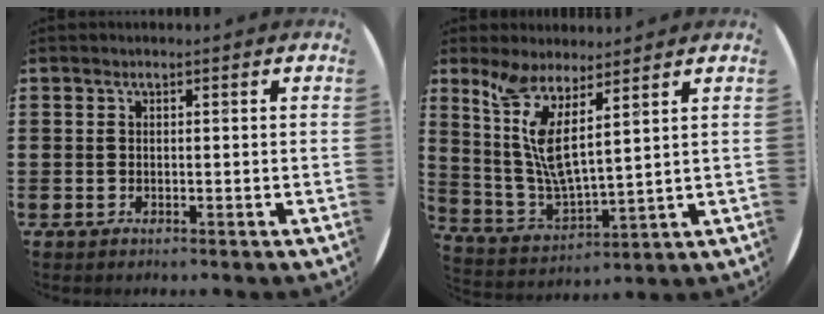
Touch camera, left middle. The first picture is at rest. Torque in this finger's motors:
{"motor_torque": [1.24, 0.90, 1.05, 0.21]}